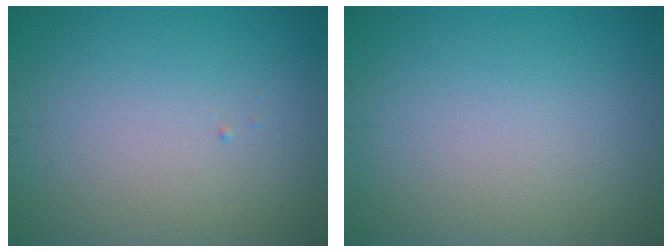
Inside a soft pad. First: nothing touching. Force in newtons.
{"total": 0.0}